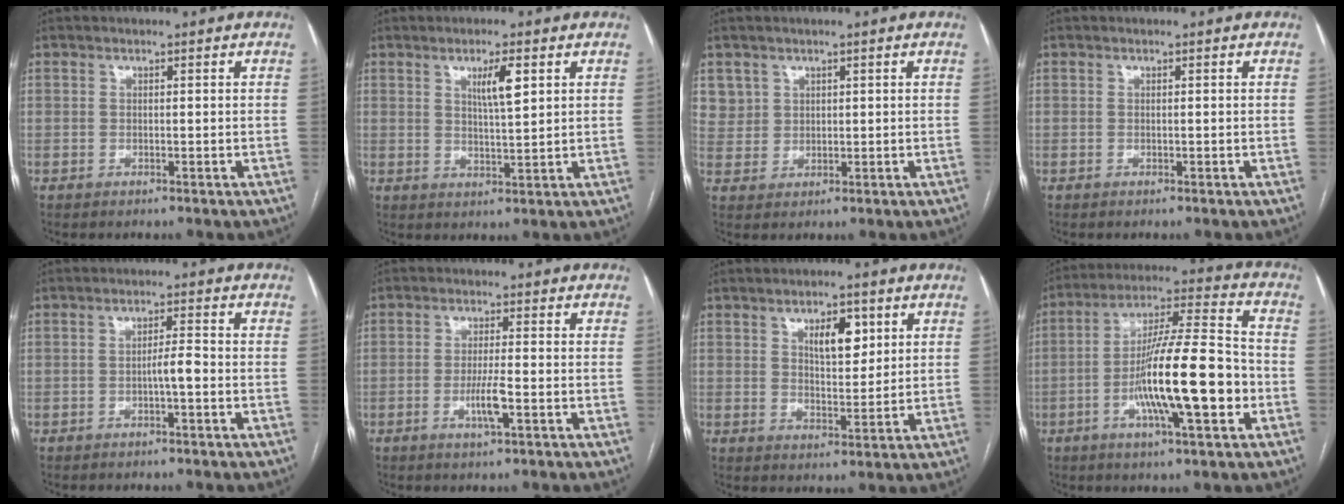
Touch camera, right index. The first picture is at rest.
{"total": 4.6, "force": [2.0, 0.5, 4.1], "torque": [-0.071, -0.003, 0.037]}
{"total": 4.0, "force": [2.1, 3.4, -0.2], "torque": [0.017, 0.004, 0.042]}
{"total": 0.0}
{"total": 2.8, "force": [-0.9, 0.2, 2.6], "torque": [-0.039, 0.003, -0.017]}
{"total": 4.3, "force": [-1.5, 0.1, 4.0], "torque": [-0.077, -0.006, -0.027]}
{"total": 5.9, "force": [2.6, 2.6, 4.6], "torque": [-0.076, 0.002, 0.047]}
{"total": 16.8, "force": [-4.4, 1.7, 16.2], "torque": [-0.281, 0.001, -0.075]}